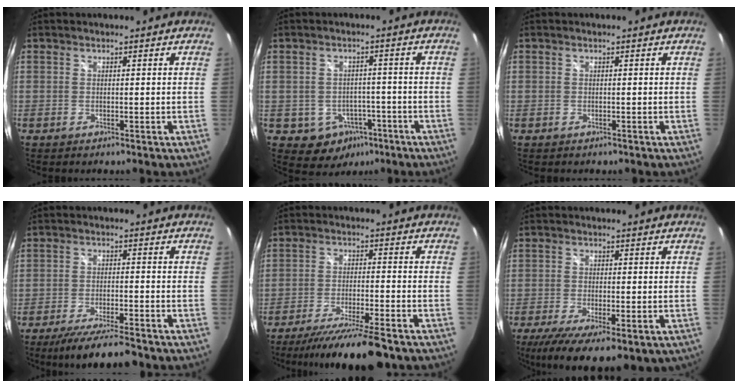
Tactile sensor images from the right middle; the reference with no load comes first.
{"total": 6.9, "force": [-3.4, 5.7, 1.8], "torque": [-0.042, 0.018, -0.025]}
{"total": 0.6, "force": [-0.2, 0.5, 0.0], "torque": [-0.003, 0.000, -0.004]}
{"total": 9.7, "force": [-8.3, 0.8, 5.0], "torque": [-0.105, -0.017, -0.136]}
{"total": 13.1, "force": [-10.9, 0.6, 7.3], "torque": [-0.146, -0.027, -0.178]}
{"total": 12.9, "force": [-6.8, 4.2, 10.1], "torque": [-0.195, -0.053, -0.101]}